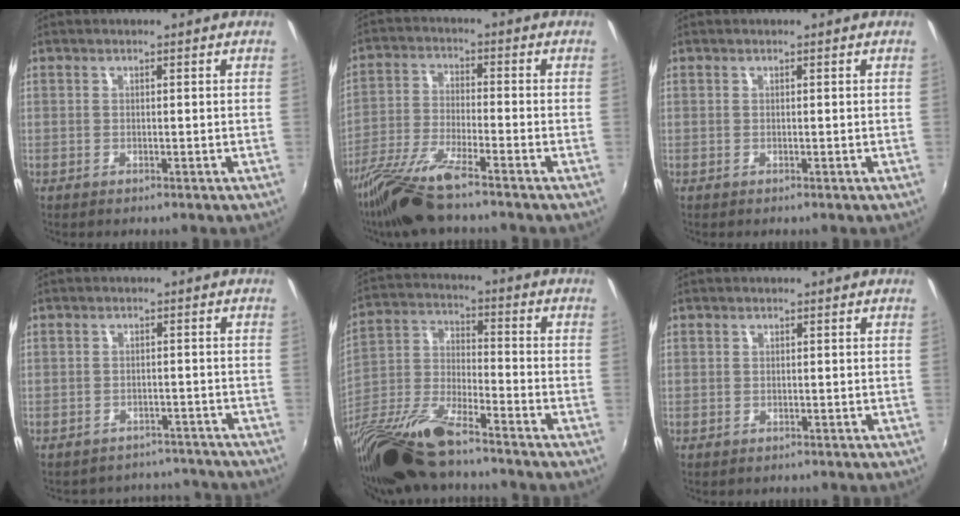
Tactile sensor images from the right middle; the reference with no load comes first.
{"total": 11.5, "force": [-9.3, 0.5, 6.8], "torque": [-0.147, -0.028, -0.177]}
{"total": 0.0}
{"total": 8.6, "force": [-7.2, 4.6, 0.8], "torque": [-0.014, 0.038, -0.083]}
{"total": 18.7, "force": [-14.2, 3.9, 11.4], "torque": [-0.244, -0.041, -0.276]}
{"total": 1.1, "force": [-0.2, 1.1, 0.0], "torque": [0.000, 0.003, 0.001]}